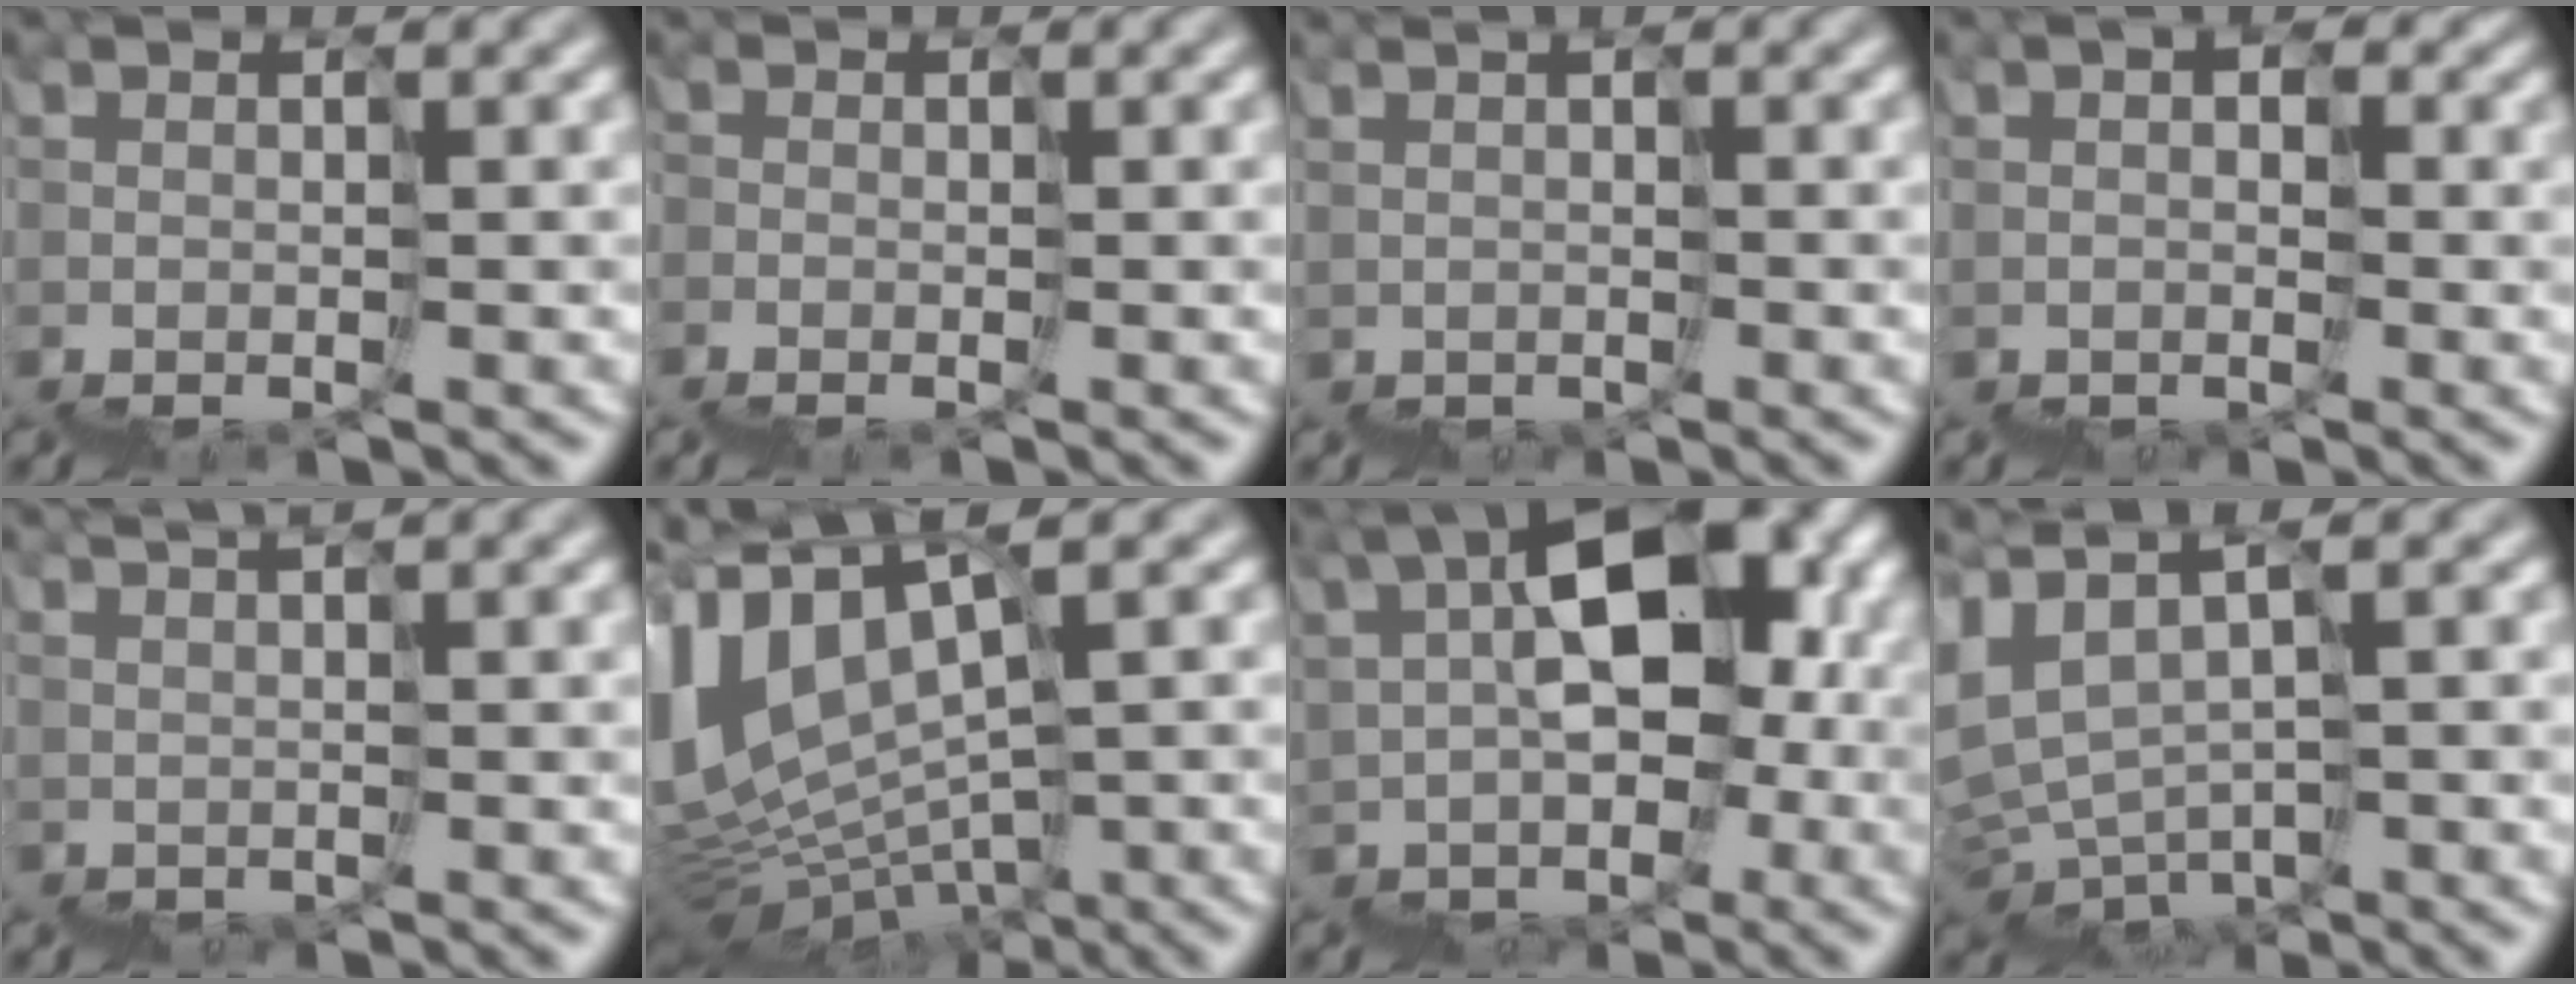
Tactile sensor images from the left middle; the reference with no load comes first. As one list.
[{"total": 1.7, "force": [-0.6, -0.3, -1.5], "torque": [0.018, 0.005, -0.021]}, {"total": 0.5, "force": [0.1, 0.4, 0.4], "torque": [-0.002, 0.000, 0.002]}, {"total": 2.6, "force": [0.1, 2.6, 0.4], "torque": [0.003, 0.007, -0.007]}, {"total": 4.2, "force": [3.4, 0.7, 2.4], "torque": [-0.001, 0.043, 0.066]}, {"total": 6.0, "force": [3.1, 2.7, 4.3], "torque": [-0.120, 0.045, 0.064]}, {"total": 8.5, "force": [3.8, 5.6, 5.2], "torque": [-0.082, 0.033, 0.058]}, {"total": 3.2, "force": [3.1, 0.8, -0.1], "torque": [-0.035, 0.023, 0.066]}]